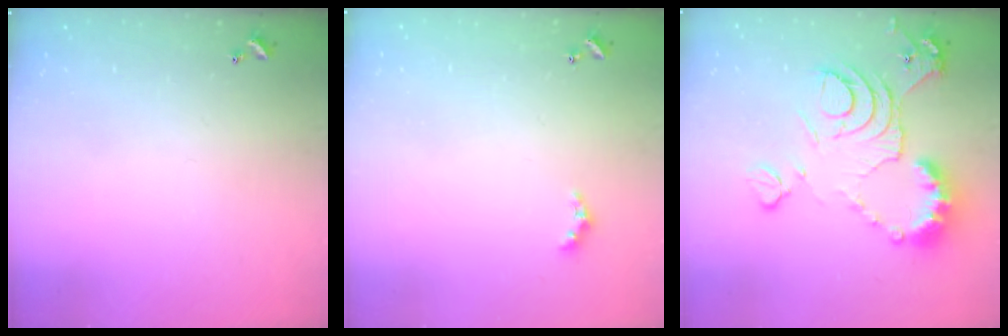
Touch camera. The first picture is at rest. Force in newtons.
{"total": 1.5, "press": 1.4, "slide": 0.4}
{"total": 15.6, "press": 15.5, "slide": 1.4}